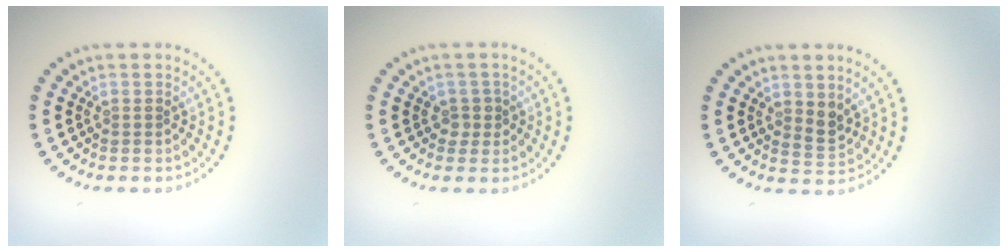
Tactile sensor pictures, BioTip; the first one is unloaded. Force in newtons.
{"total": 1.4, "press": 1.1, "slide": 0.9}
{"total": 1.6, "press": 1.4, "slide": 0.8}